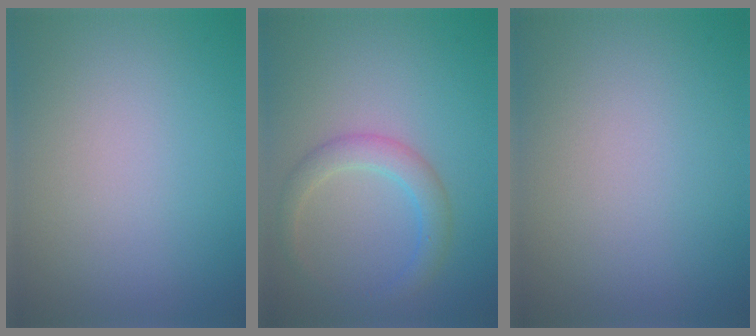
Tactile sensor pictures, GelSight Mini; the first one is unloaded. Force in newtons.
{"total": 2.7, "press": 2.7, "slide": 0.2}
{"total": 0.0}